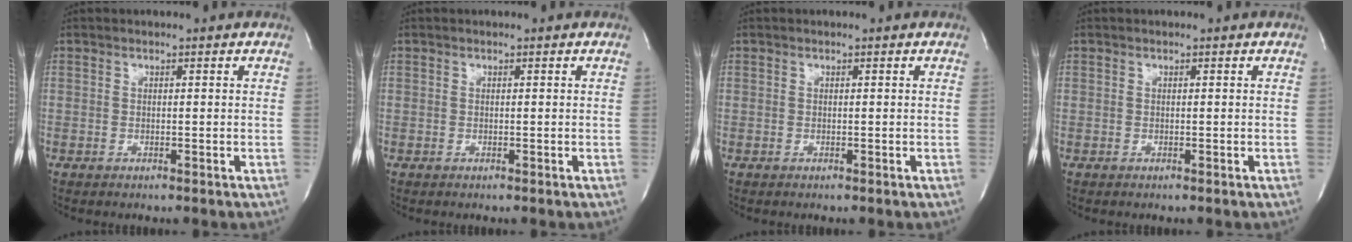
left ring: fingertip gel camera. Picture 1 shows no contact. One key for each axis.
{"total": 0.0}
{"total": 0.0}
{"total": 0.0}